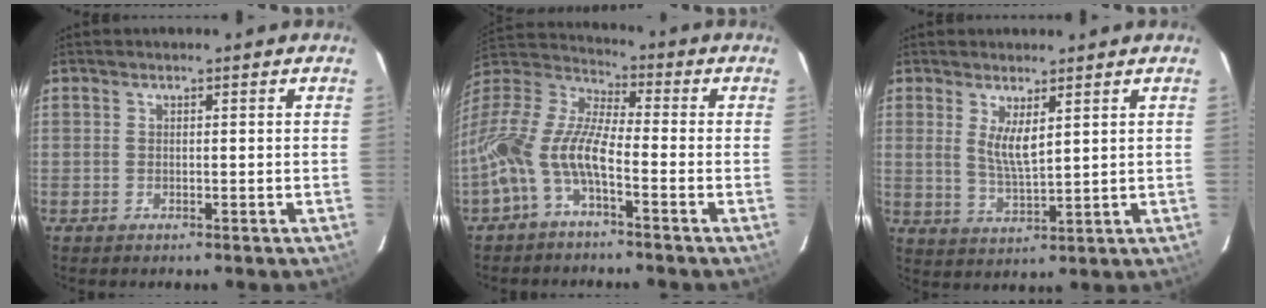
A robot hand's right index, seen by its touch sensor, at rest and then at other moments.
{"total": 14.0, "force": [-5.6, 4.8, 11.9], "torque": [-0.247, -0.002, -0.121]}
{"total": 5.3, "force": [2.2, 1.4, 4.6], "torque": [-0.085, -0.013, 0.044]}